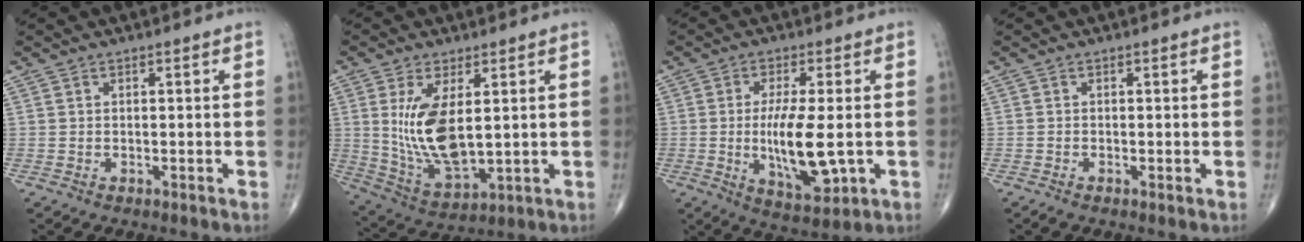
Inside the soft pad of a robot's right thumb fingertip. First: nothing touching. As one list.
[{"total": 13.1, "force": [2.3, 5.9, 11.5], "torque": [-0.220, -0.025, 0.062]}, {"total": 12.1, "force": [-1.1, 4.0, 11.4], "torque": [-0.198, -0.017, -0.009]}, {"total": 0.8, "force": [-0.4, 0.3, 0.7], "torque": [-0.018, -0.004, -0.012]}]